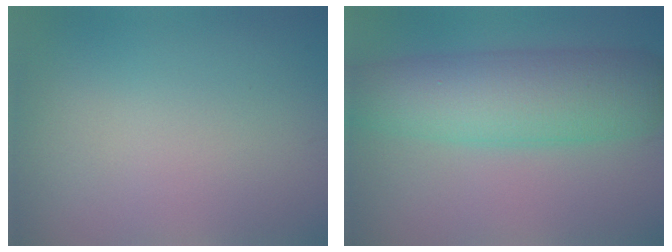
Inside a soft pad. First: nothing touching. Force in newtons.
{"total": 8.7, "press": 8.7, "slide": 0.2}